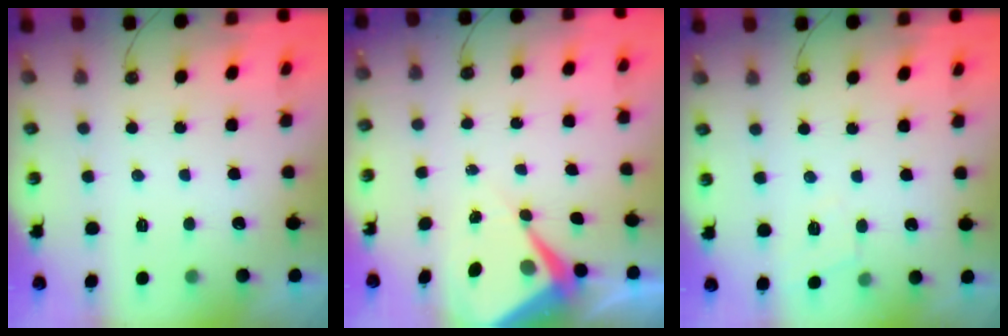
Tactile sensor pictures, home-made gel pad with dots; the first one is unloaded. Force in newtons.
{"total": 7.1, "press": 7.1, "slide": 0.8}
{"total": 4.9, "press": 4.8, "slide": 0.8}